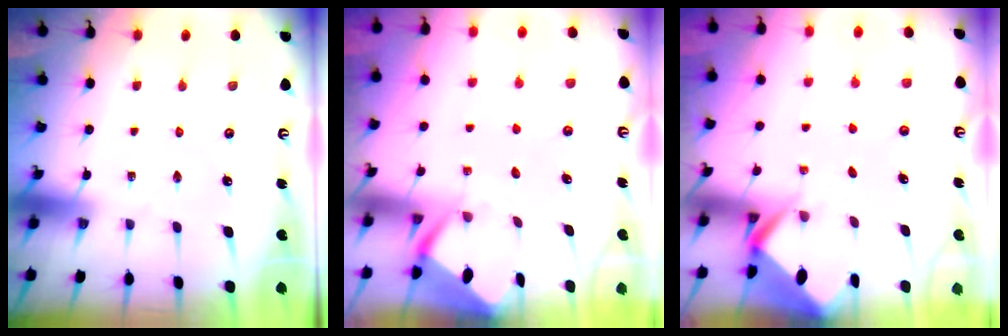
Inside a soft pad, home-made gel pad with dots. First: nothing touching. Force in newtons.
{"total": 3.7, "press": 3.7, "slide": 0.3}
{"total": 3.6, "press": 3.6, "slide": 0.2}